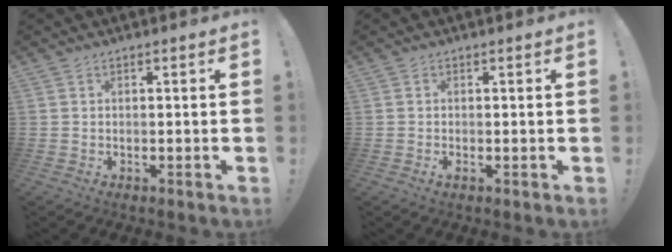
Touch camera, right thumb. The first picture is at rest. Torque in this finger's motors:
{"motor_torque": [-0.04, 0.10, 0.06, -0.02, -0.07]}